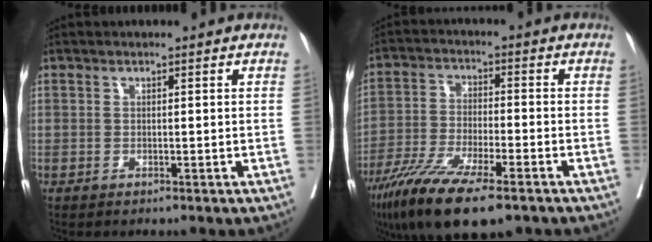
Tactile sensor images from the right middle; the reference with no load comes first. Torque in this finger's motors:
{"motor_torque": [1.30, -0.83, 0.38, 0.21]}